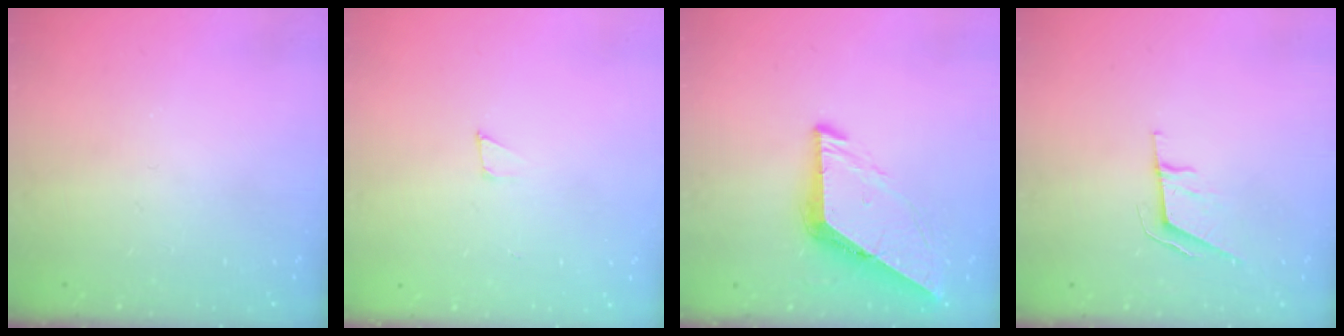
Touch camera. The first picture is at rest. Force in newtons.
{"total": 3.2, "press": 3.2, "slide": 0.3}
{"total": 7.8, "press": 7.8, "slide": 0.6}
{"total": 5.8, "press": 5.2, "slide": 2.6}